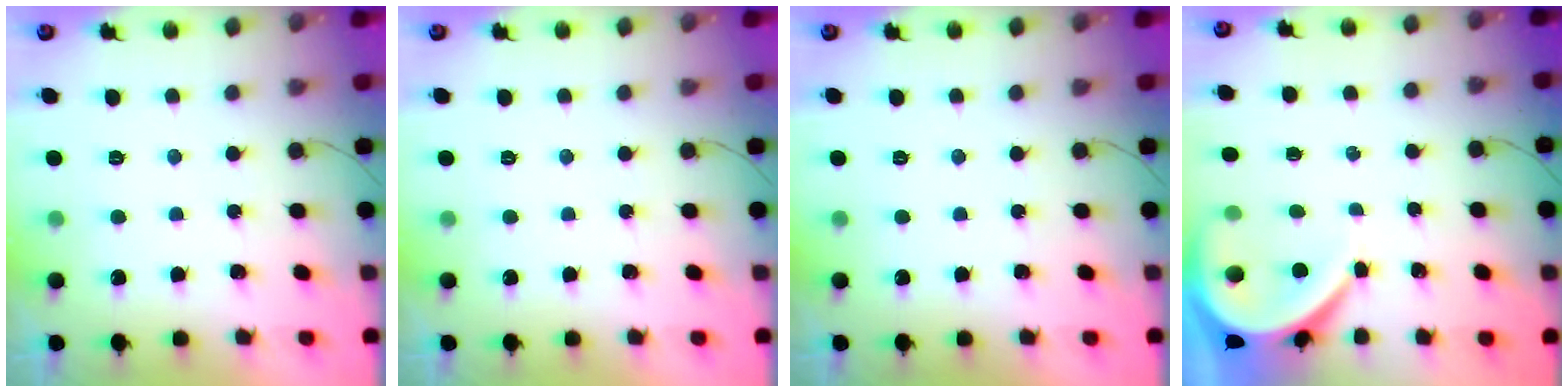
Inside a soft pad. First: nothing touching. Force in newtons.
{"total": 0.0}
{"total": 0.0}
{"total": 6.3, "press": 6.3, "slide": 0.7}